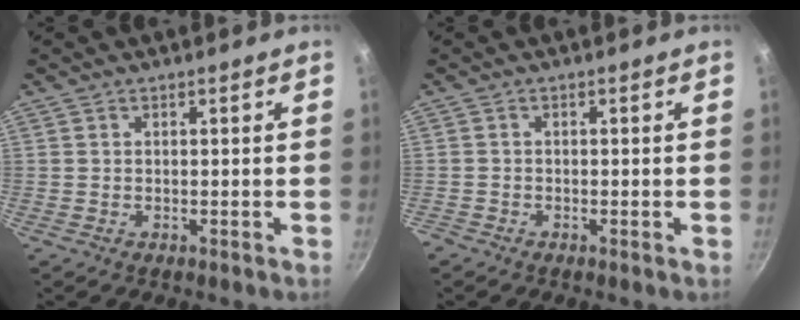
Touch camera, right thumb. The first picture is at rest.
{"total": 0.8, "force": [-0.7, 0.3, 0.3], "torque": [-0.015, 0.003, -0.018]}